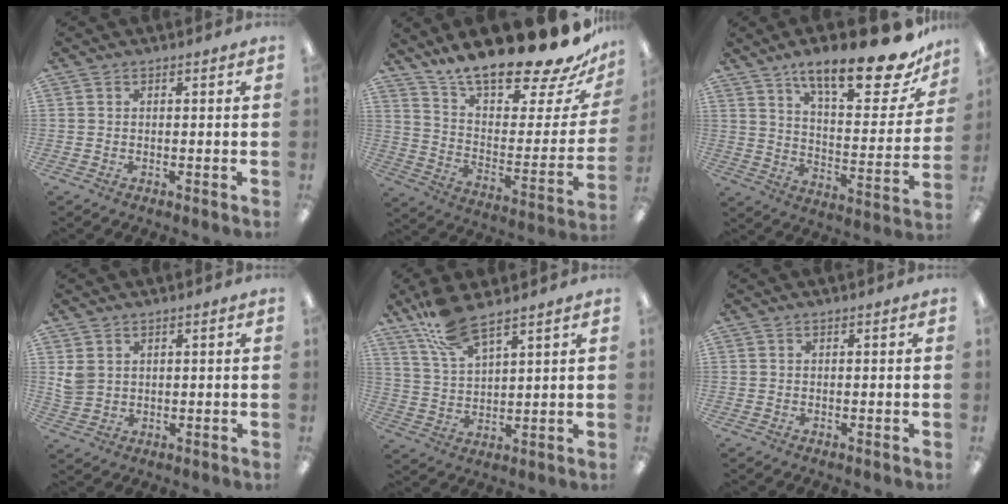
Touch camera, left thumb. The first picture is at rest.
{"total": 22.0, "force": [18.3, 5.2, 11.0], "torque": [-0.154, -0.142, 0.302]}
{"total": 21.3, "force": [15.1, 6.6, 13.5], "torque": [-0.205, -0.096, 0.248]}
{"total": 3.4, "force": [1.7, 2.6, 1.4], "torque": [-0.032, 0.002, 0.034]}
{"total": 10.3, "force": [8.3, 2.7, 5.6], "torque": [-0.121, -0.039, 0.155]}
{"total": 0.0}